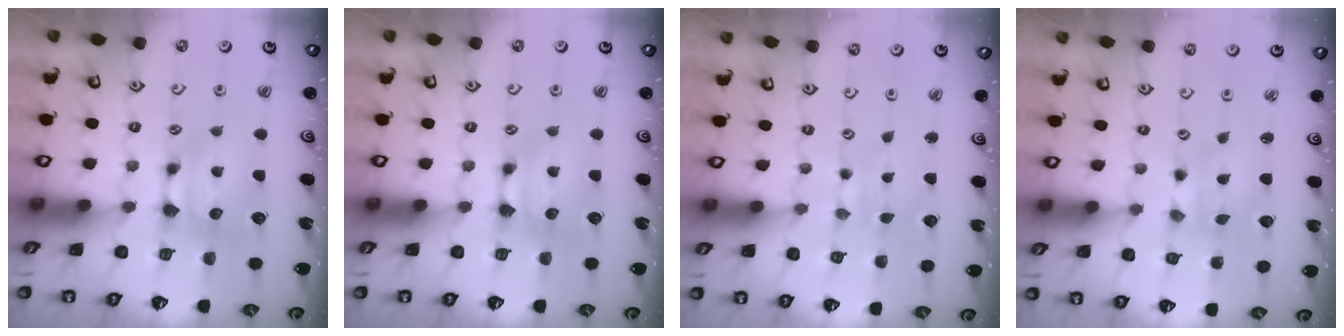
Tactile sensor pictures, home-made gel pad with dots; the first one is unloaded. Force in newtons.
{"total": 0.0}
{"total": 2.9, "press": 2.9, "slide": 0.4}
{"total": 2.2, "press": 2.0, "slide": 1.0}